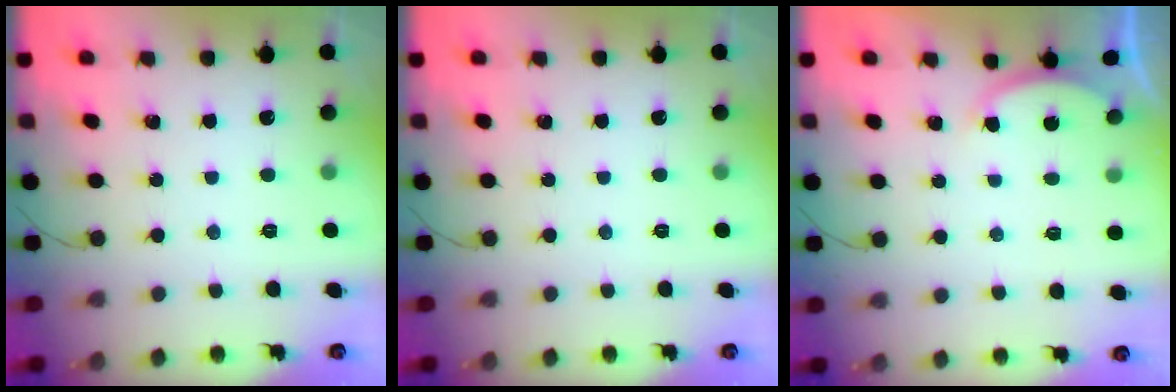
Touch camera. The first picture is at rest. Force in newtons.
{"total": 0.0}
{"total": 2.2, "press": 2.1, "slide": 0.5}